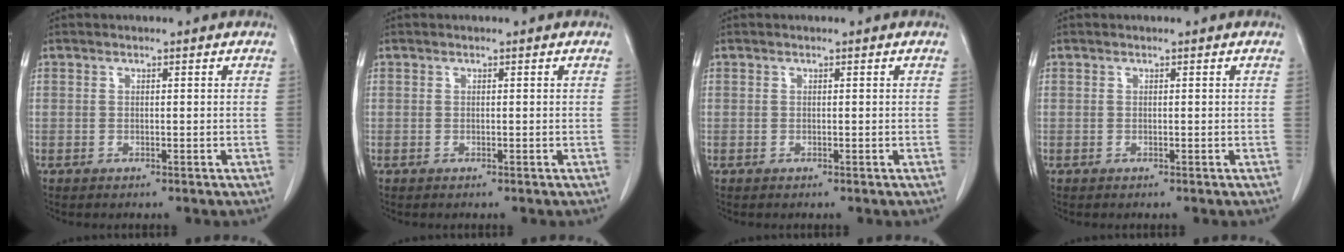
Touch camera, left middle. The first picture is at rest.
{"total": 0.0}
{"total": 0.0}
{"total": 0.0}